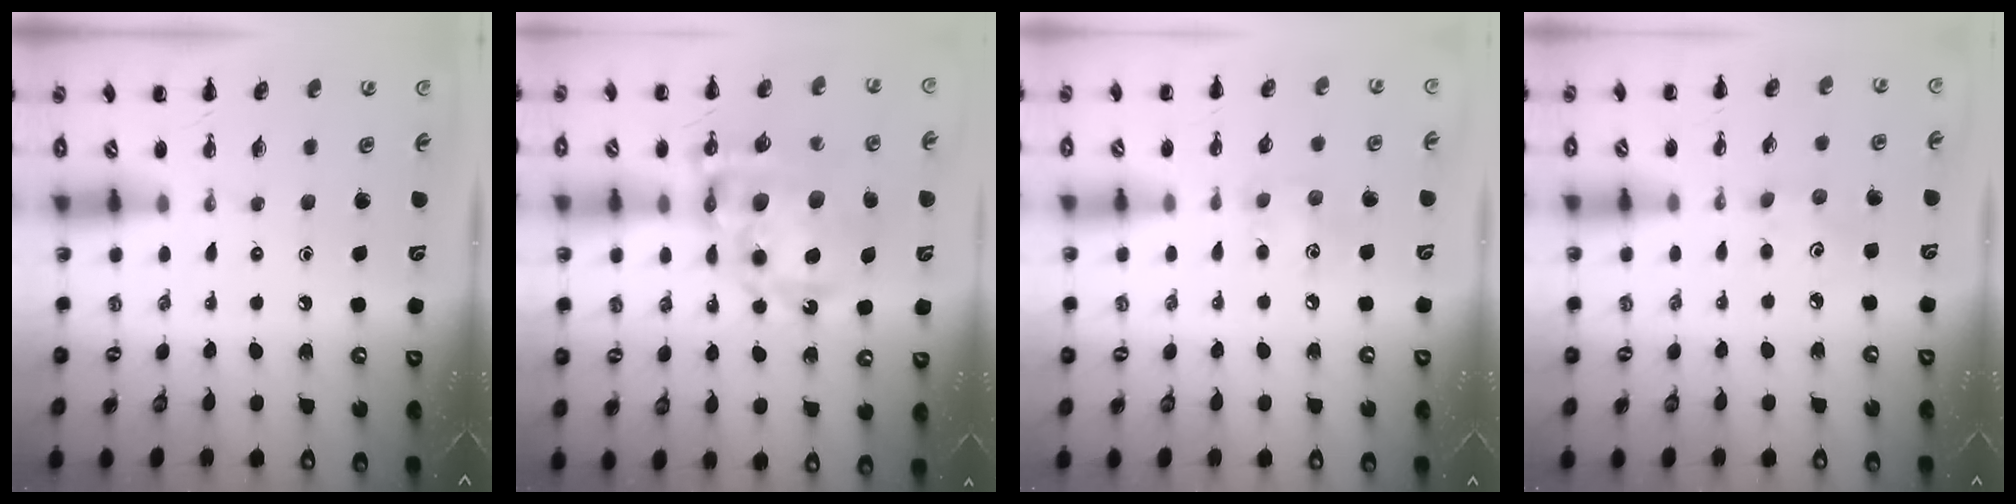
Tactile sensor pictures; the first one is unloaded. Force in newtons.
{"total": 19.7, "press": 19.1, "slide": 4.8}
{"total": 6.2, "press": 6.1, "slide": 1.2}
{"total": 3.9, "press": 3.8, "slide": 0.9}